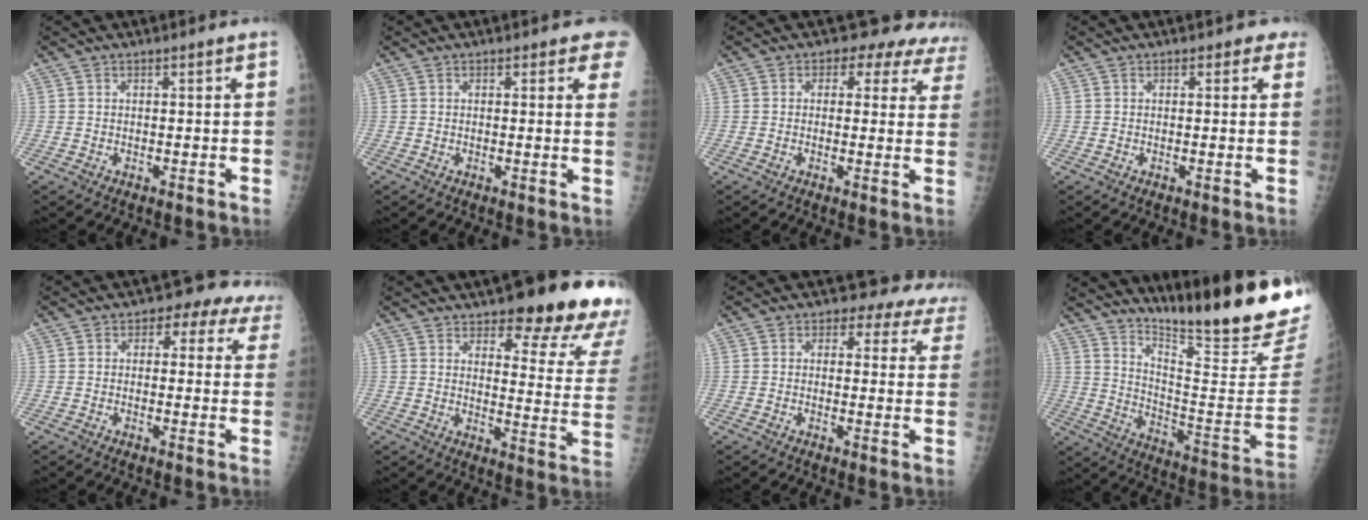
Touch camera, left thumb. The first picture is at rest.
{"total": 3.9, "force": [2.8, 1.5, 2.3], "torque": [0.003, -0.008, 0.019]}
{"total": 10.4, "force": [8.0, 6.1, 2.4], "torque": [0.029, -0.022, 0.059]}
{"total": 2.0, "force": [1.3, 1.4, 0.6], "torque": [0.020, -0.003, 0.006]}
{"total": 10.6, "force": [6.2, 6.9, 5.0], "torque": [0.002, -0.011, 0.049]}
{"total": 19.2, "force": [14.8, 5.3, 10.9], "torque": [-0.091, -0.094, 0.173]}
{"total": 10.8, "force": [9.0, 5.7, 1.8], "torque": [0.033, -0.035, 0.068]}
{"total": 23.3, "force": [19.4, 1.9, 12.9], "torque": [-0.166, -0.161, 0.280]}